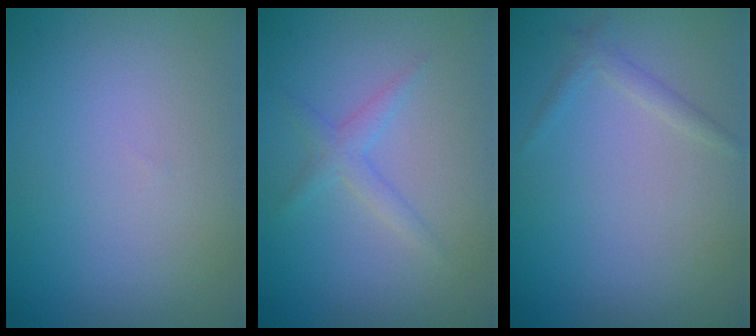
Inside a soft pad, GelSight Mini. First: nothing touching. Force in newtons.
{"total": 1.6, "press": 1.6, "slide": 0.1}
{"total": 1.1, "press": 1.1, "slide": 0.1}